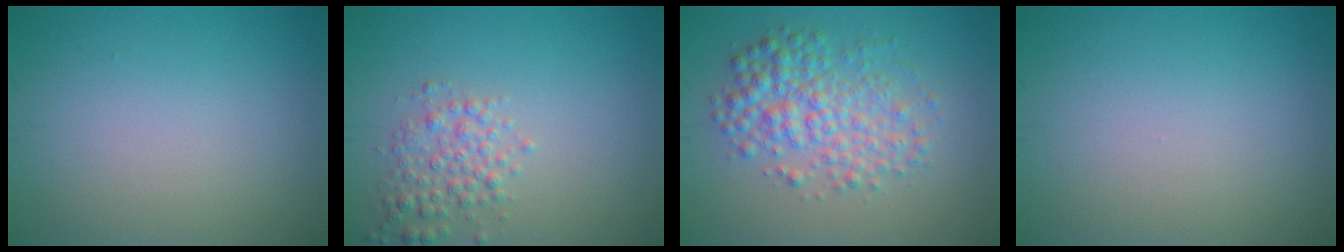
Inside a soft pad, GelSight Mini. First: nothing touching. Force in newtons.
{"total": 2.7, "press": 2.7, "slide": 0.0}
{"total": 4.8, "press": 4.8, "slide": 0.1}
{"total": 0.0}